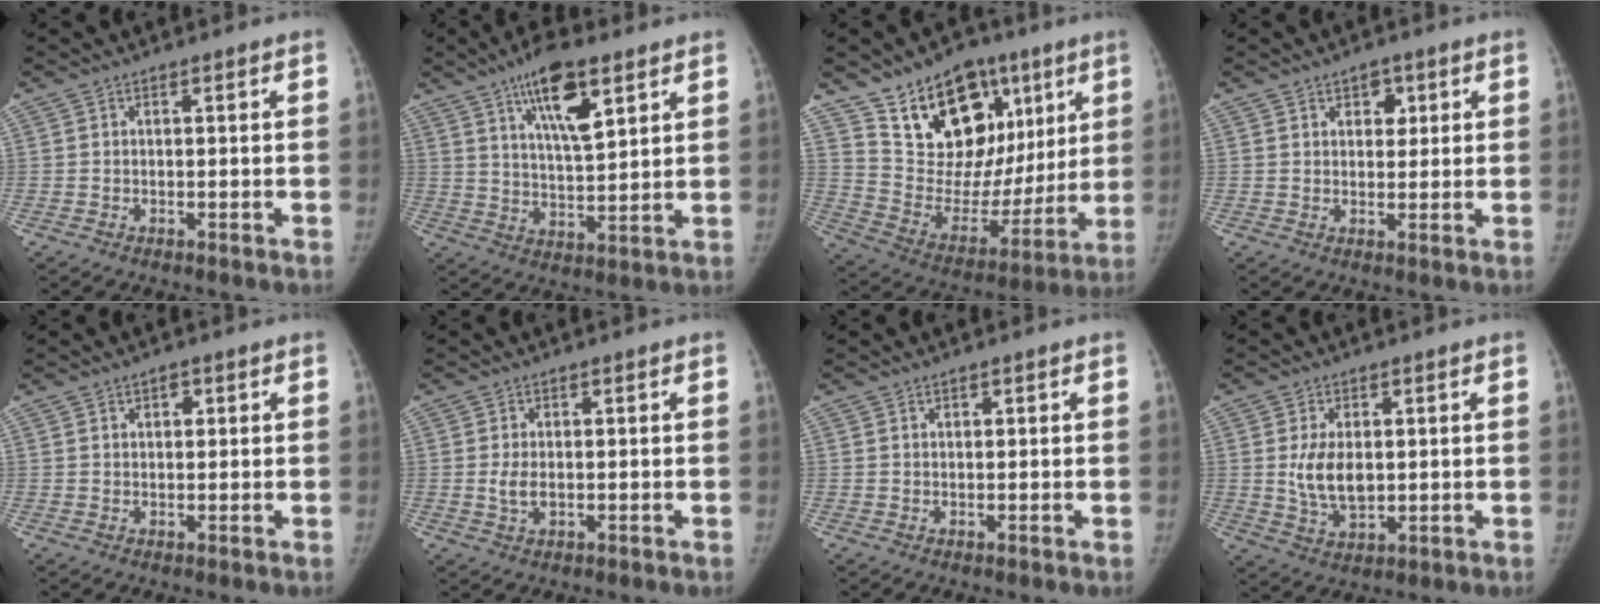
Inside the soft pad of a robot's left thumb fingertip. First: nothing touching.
{"total": 12.6, "force": [6.9, 4.2, 9.7], "torque": [-0.147, -0.033, 0.120]}
{"total": 23.2, "force": [12.0, 15.3, 12.7], "torque": [-0.132, -0.027, 0.212]}
{"total": 3.9, "force": [1.8, 2.7, 2.1], "torque": [-0.006, -0.008, 0.026]}
{"total": 2.1, "force": [1.0, 1.4, 1.3], "torque": [-0.010, -0.003, 0.015]}
{"total": 2.9, "force": [0.0, 1.7, 2.3], "torque": [-0.048, -0.006, 0.002]}
{"total": 0.9, "force": [0.6, 0.5, 0.4], "torque": [-0.002, -0.003, 0.009]}
{"total": 7.8, "force": [0.8, 4.7, 6.2], "torque": [-0.104, -0.012, 0.025]}